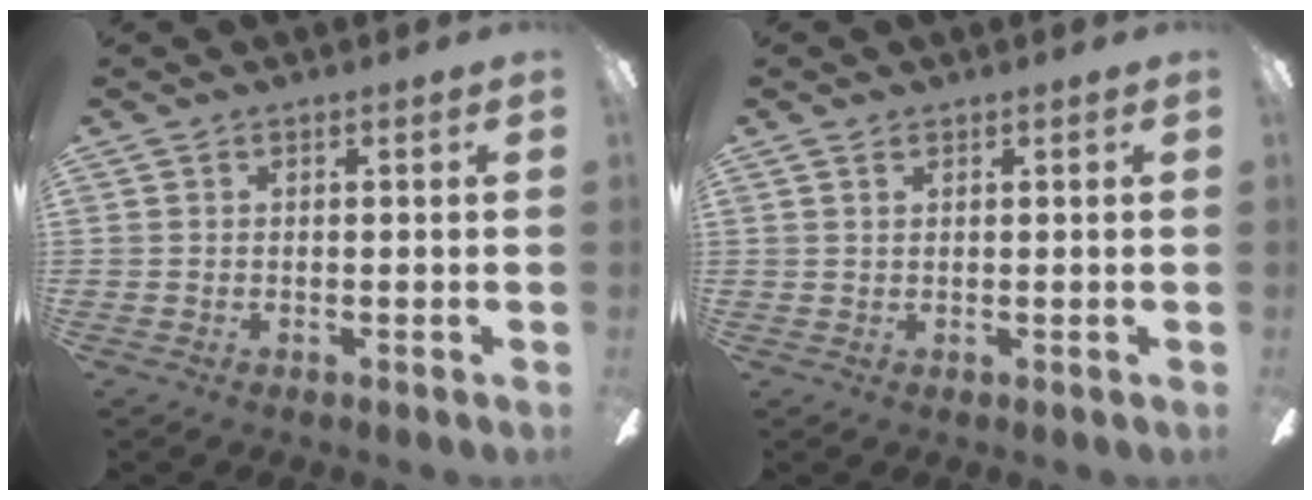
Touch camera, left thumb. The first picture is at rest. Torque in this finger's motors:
{"motor_torque": [-0.16, -0.26, -0.18, -0.20, -0.02]}